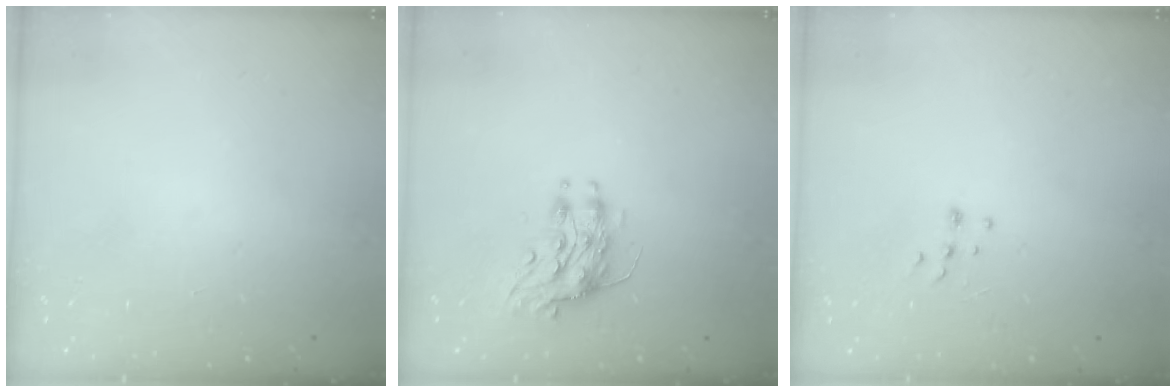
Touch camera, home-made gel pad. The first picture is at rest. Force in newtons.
{"total": 8.3, "press": 8.2, "slide": 0.6}
{"total": 6.7, "press": 6.7, "slide": 0.6}